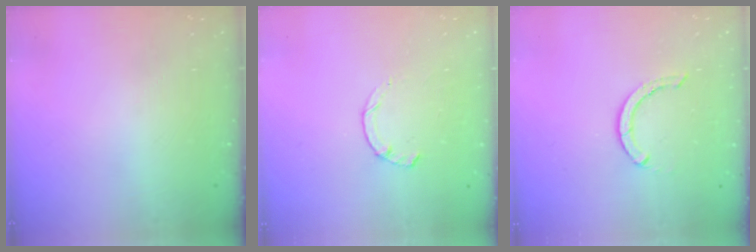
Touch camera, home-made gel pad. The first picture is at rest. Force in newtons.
{"total": 1.9, "press": 1.9, "slide": 0.3}
{"total": 2.9, "press": 2.9, "slide": 0.1}